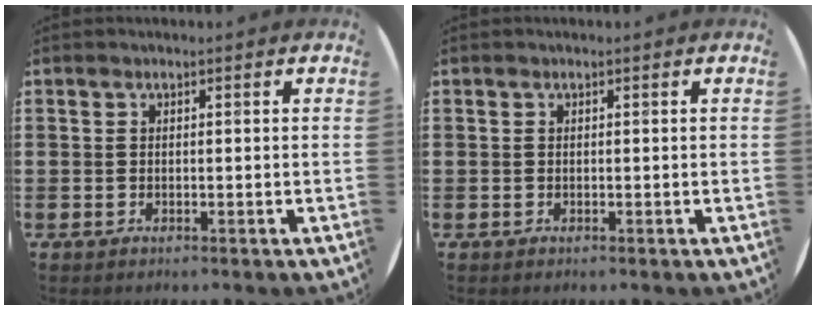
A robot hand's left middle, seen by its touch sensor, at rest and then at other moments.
{"total": 0.0}